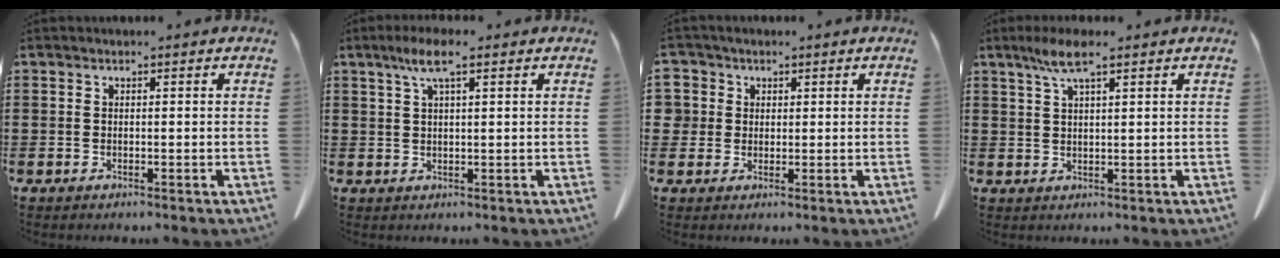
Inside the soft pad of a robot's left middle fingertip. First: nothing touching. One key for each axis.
{"total": 4.7, "fx": 2.5, "fy": 0.7, "fz": 3.9, "tx": -0.082, "ty": 0.006, "tz": 0.042}
{"total": 3.0, "fx": 1.2, "fy": 2.8, "fz": 0.1, "tx": -0.019, "ty": 0.012, "tz": 0.020}
{"total": 5.0, "fx": 2.9, "fy": 0.8, "fz": 3.9, "tx": -0.083, "ty": 0.005, "tz": 0.051}